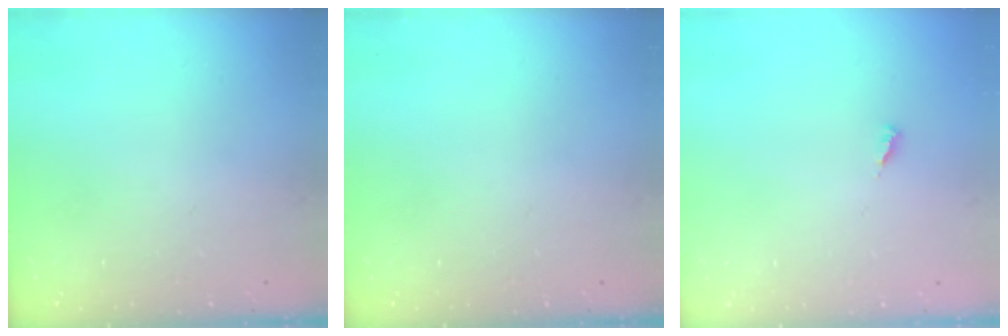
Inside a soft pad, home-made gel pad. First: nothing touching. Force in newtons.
{"total": 0.0}
{"total": 3.2, "press": 3.2, "slide": 0.3}